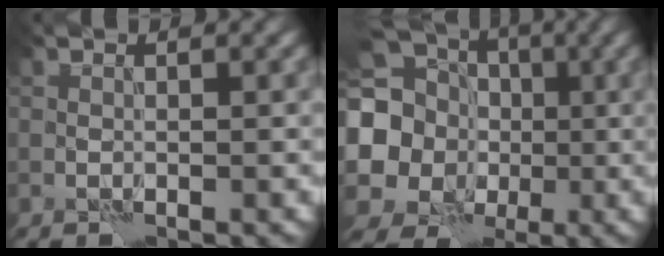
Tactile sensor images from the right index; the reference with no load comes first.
{"total": 16.6, "force": [0.8, 15.5, 6.1], "torque": [-0.177, 0.013, -0.021]}